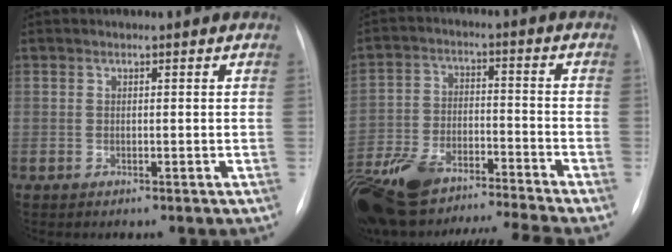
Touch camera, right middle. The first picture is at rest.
{"total": 16.4, "force": [-14.0, 1.7, 8.4], "torque": [-0.176, 0.008, -0.248]}